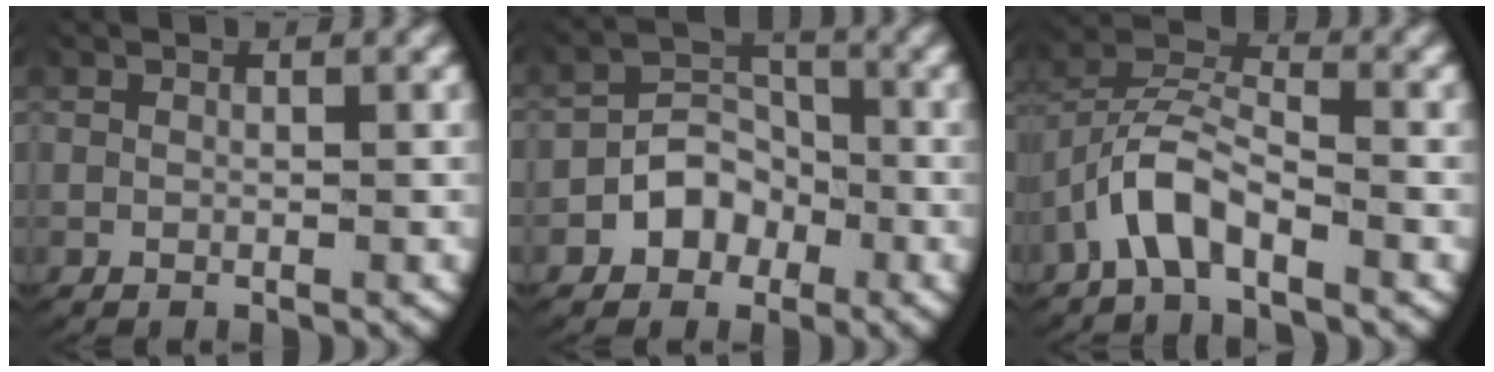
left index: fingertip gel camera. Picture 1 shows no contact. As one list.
[{"total": 5.3, "force": [-1.6, 4.6, 2.1], "torque": [-0.053, -0.008, -0.030]}, {"total": 4.0, "force": [-1.4, 2.5, 2.8], "torque": [-0.063, -0.003, -0.035]}]